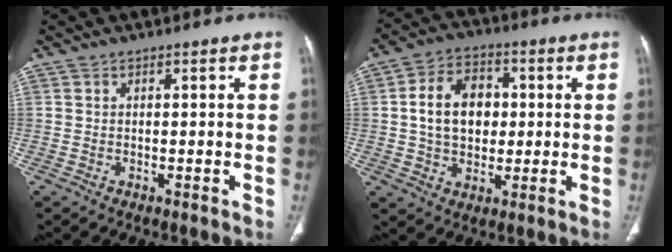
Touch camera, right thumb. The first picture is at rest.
{"total": 12.0, "force": [1.1, 8.8, 8.1], "torque": [-0.107, 0.011, 0.016]}